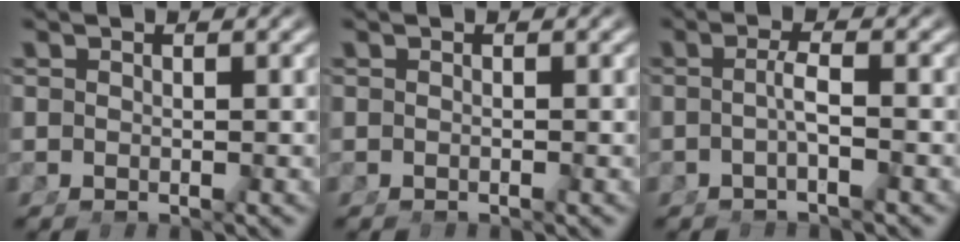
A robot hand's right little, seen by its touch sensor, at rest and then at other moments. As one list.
[{"total": 0.0}, {"total": 1.9, "force": [-0.7, -0.7, 1.6], "torque": [-0.024, 0.002, -0.012]}]